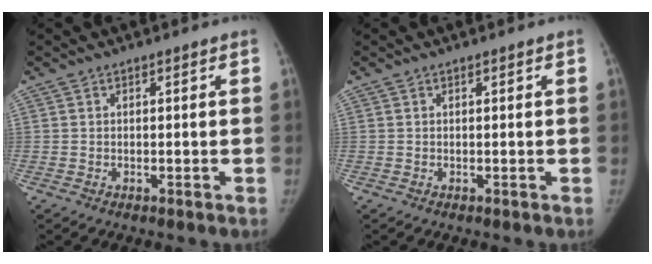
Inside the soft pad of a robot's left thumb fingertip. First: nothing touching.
{"total": 0.0}